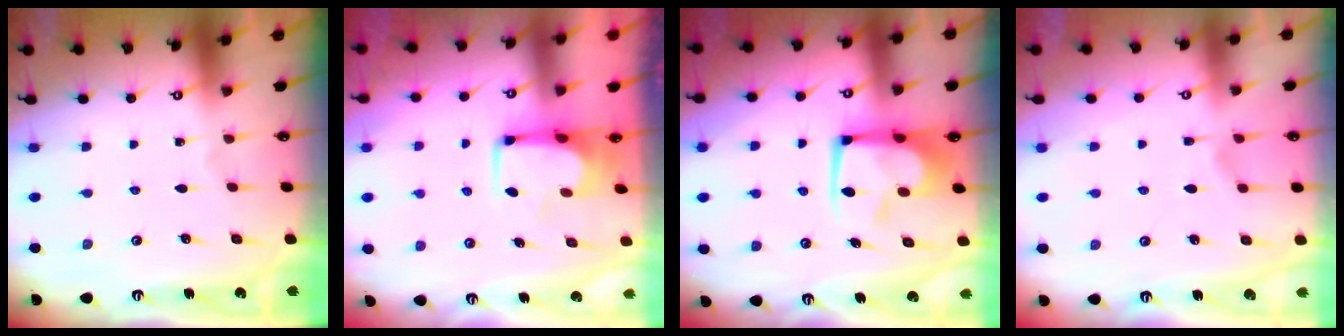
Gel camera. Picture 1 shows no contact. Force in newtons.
{"total": 6.0, "press": 6.0, "slide": 0.7}
{"total": 11.3, "press": 11.2, "slide": 1.4}
{"total": 1.5, "press": 0.9, "slide": 1.2}